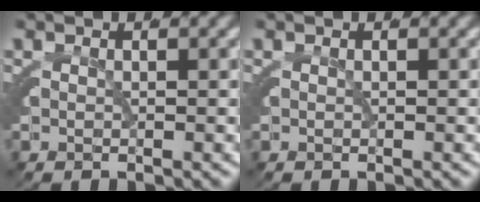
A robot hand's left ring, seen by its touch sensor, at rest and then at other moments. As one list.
[{"total": 0.0}]